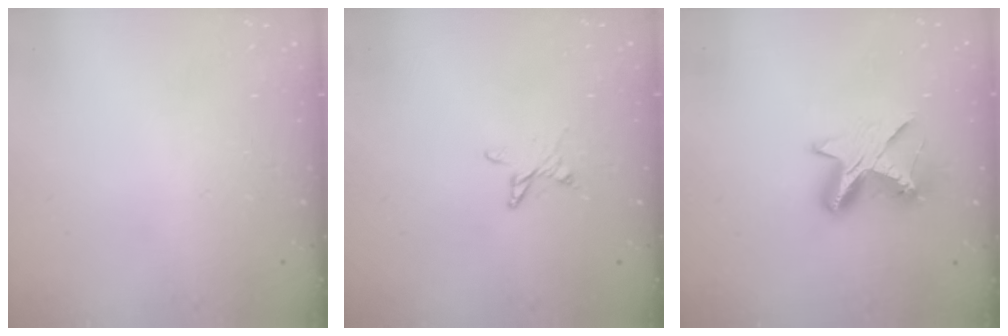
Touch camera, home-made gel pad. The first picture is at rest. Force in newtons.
{"total": 5.0, "press": 5.0, "slide": 0.7}
{"total": 10.4, "press": 10.4, "slide": 0.8}